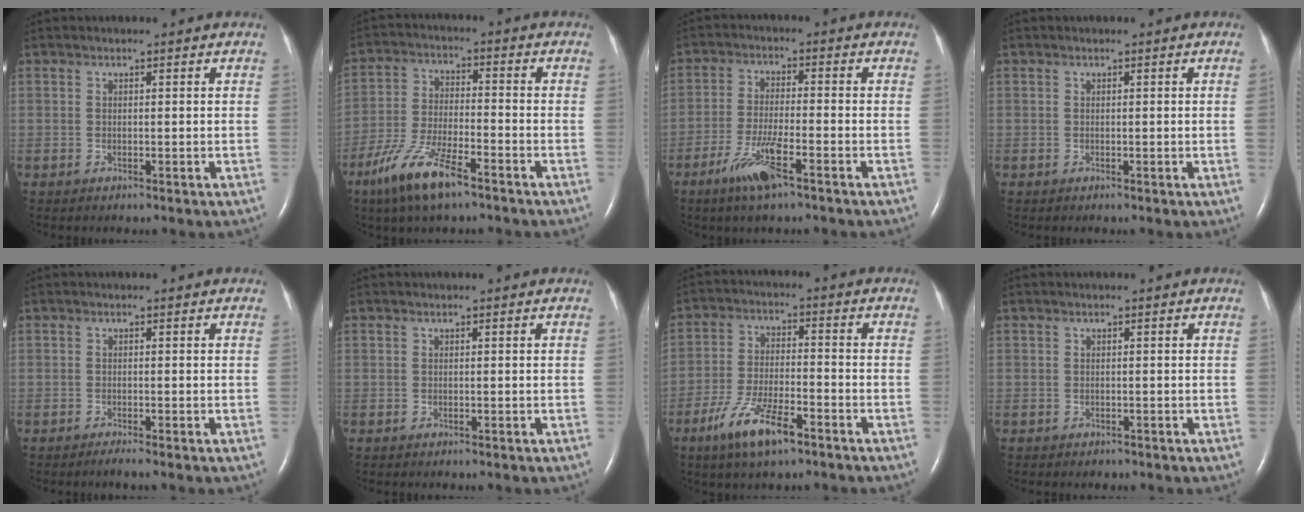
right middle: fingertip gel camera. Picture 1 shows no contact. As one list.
[{"total": 10.2, "force": [-6.7, 2.1, 7.4], "torque": [-0.158, -0.016, -0.124]}, {"total": 7.0, "force": [-4.2, 0.7, 5.5], "torque": [-0.120, -0.011, -0.078]}, {"total": 0.5, "force": [0.0, -0.2, 0.5], "torque": [-0.008, -0.002, 0.000]}, {"total": 0.8, "force": [-0.7, -0.3, 0.4], "torque": [-0.010, -0.002, -0.014]}, {"total": 0.0}, {"total": 9.2, "force": [-5.7, 1.9, 6.9], "torque": [-0.142, -0.011, -0.101]}, {"total": 0.5, "force": [-0.4, 0.3, 0.1], "torque": [-0.009, 0.001, -0.006]}]